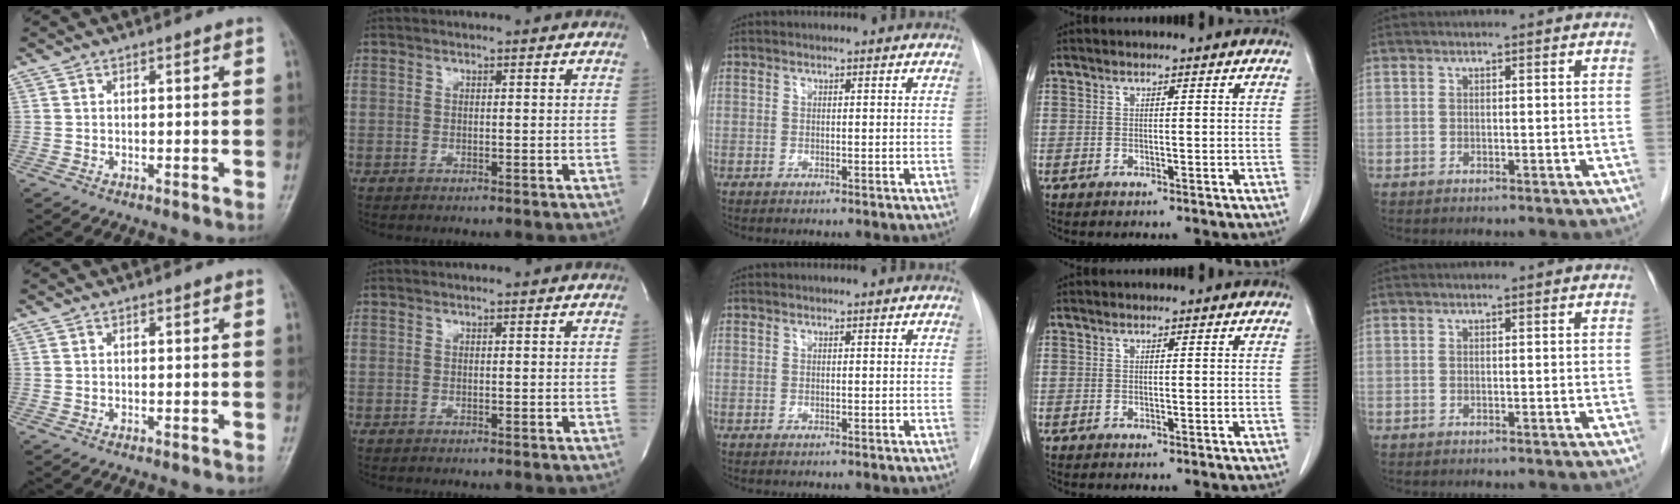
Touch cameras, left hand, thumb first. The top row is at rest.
{}